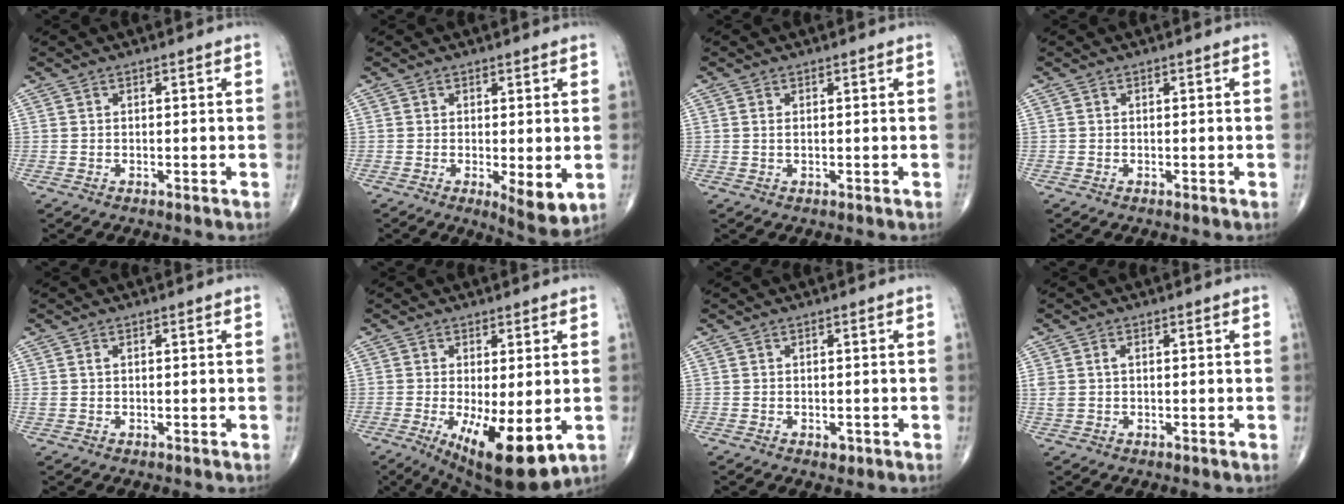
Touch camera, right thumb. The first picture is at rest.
{"total": 5.7, "force": [-0.9, 1.9, 5.3], "torque": [-0.076, -0.019, -0.010]}
{"total": 0.5, "force": [0.2, 0.2, 0.5], "torque": [-0.016, 0.000, 0.004]}
{"total": 0.0}
{"total": 0.8, "force": [0.3, 0.4, 0.6], "torque": [-0.013, 0.006, 0.008]}
{"total": 13.1, "force": [-3.5, 4.6, 11.8], "torque": [-0.185, -0.026, -0.037]}
{"total": 1.1, "force": [-0.5, 0.8, 0.7], "torque": [-0.005, 0.000, -0.005]}
{"total": 2.1, "force": [0.4, 1.3, 1.6], "torque": [-0.048, 0.007, 0.009]}